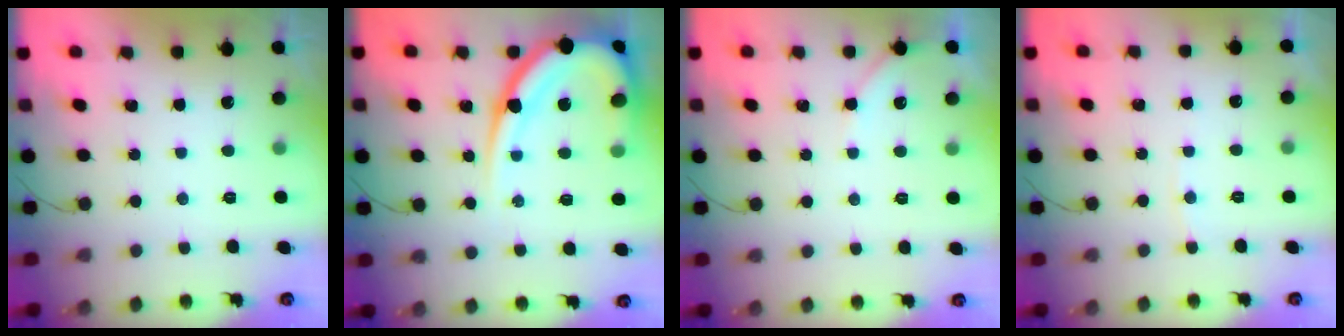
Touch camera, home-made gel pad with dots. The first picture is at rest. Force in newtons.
{"total": 18.5, "press": 18.4, "slide": 1.8}
{"total": 3.7, "press": 3.7, "slide": 0.5}
{"total": 2.9, "press": 2.9, "slide": 0.3}